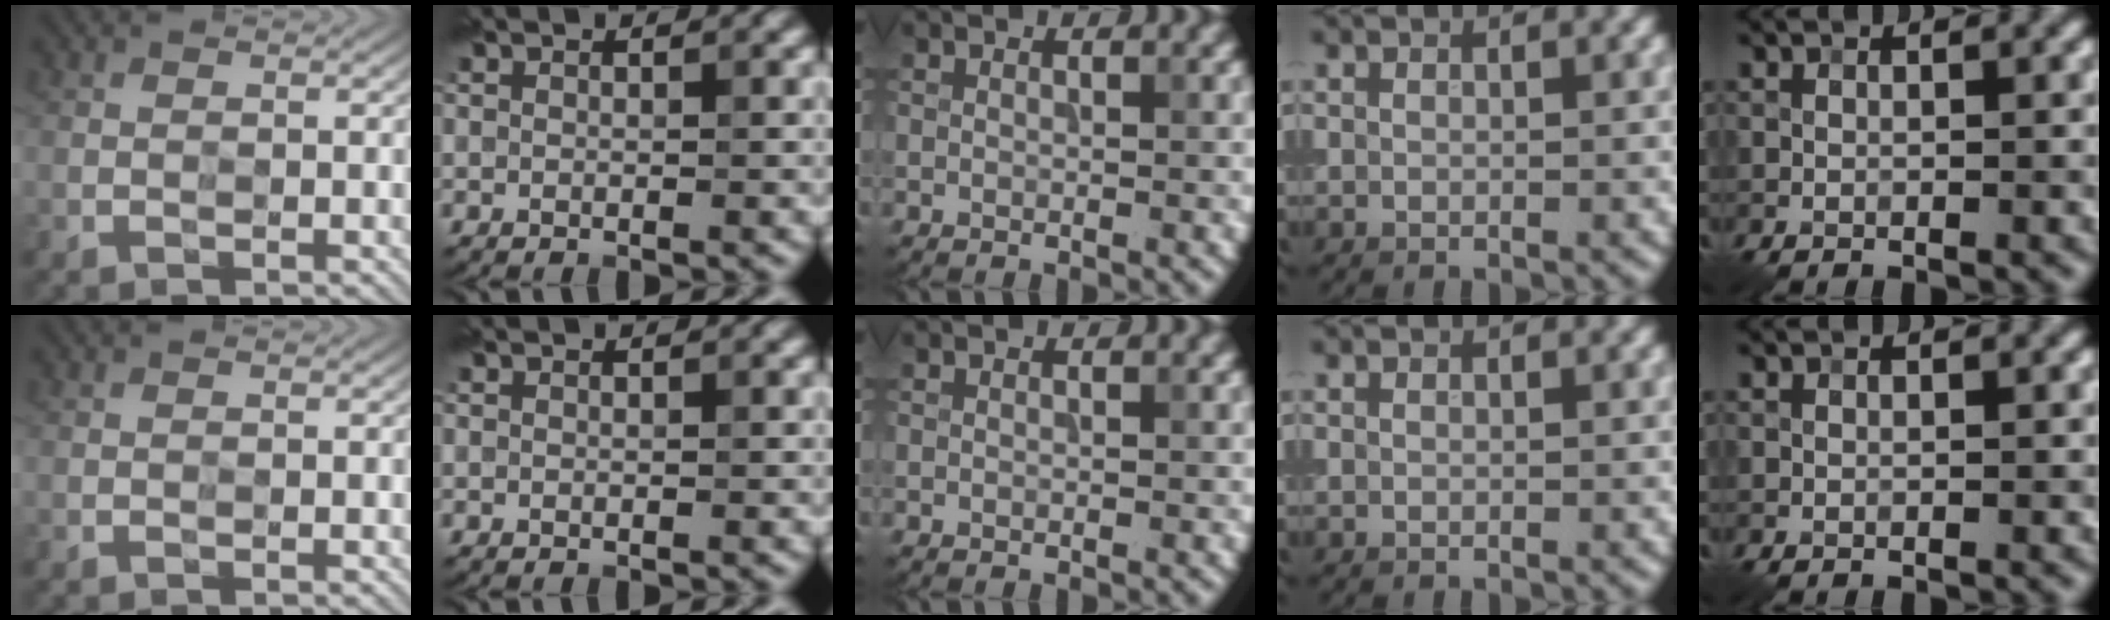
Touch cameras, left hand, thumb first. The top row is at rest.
{}